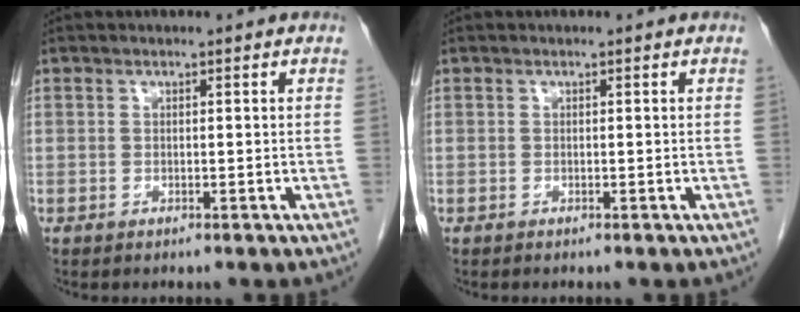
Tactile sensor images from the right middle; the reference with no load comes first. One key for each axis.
{"total": 0.0}